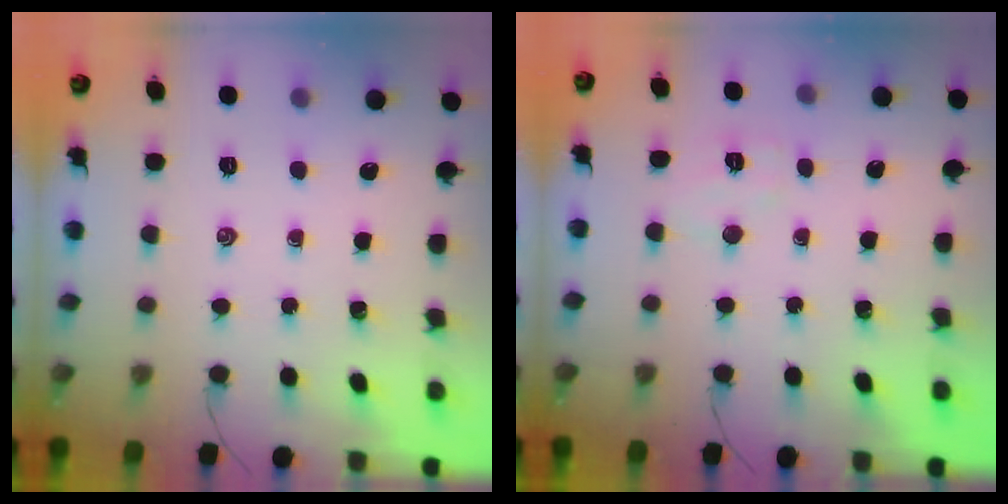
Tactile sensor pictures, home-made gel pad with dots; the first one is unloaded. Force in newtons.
{"total": 4.9, "press": 4.8, "slide": 1.1}